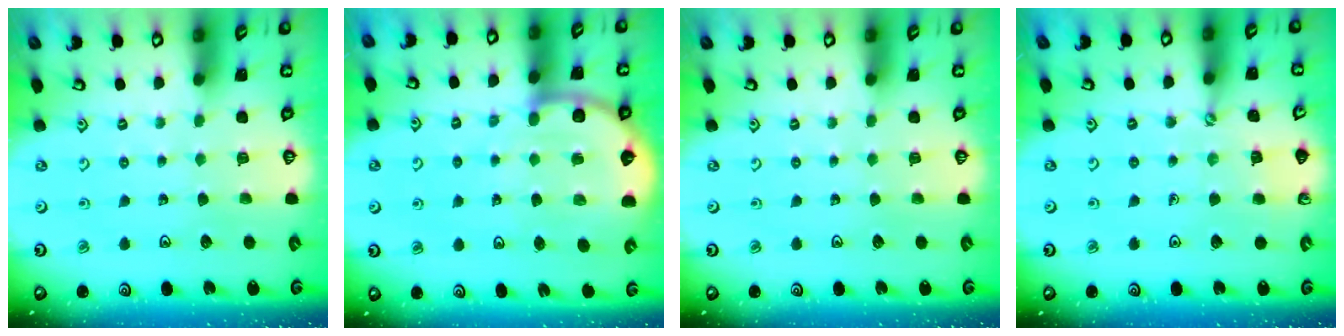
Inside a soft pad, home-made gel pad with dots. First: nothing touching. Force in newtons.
{"total": 7.3, "press": 7.2, "slide": 1.0}
{"total": 0.0}
{"total": 2.7, "press": 2.7, "slide": 0.4}